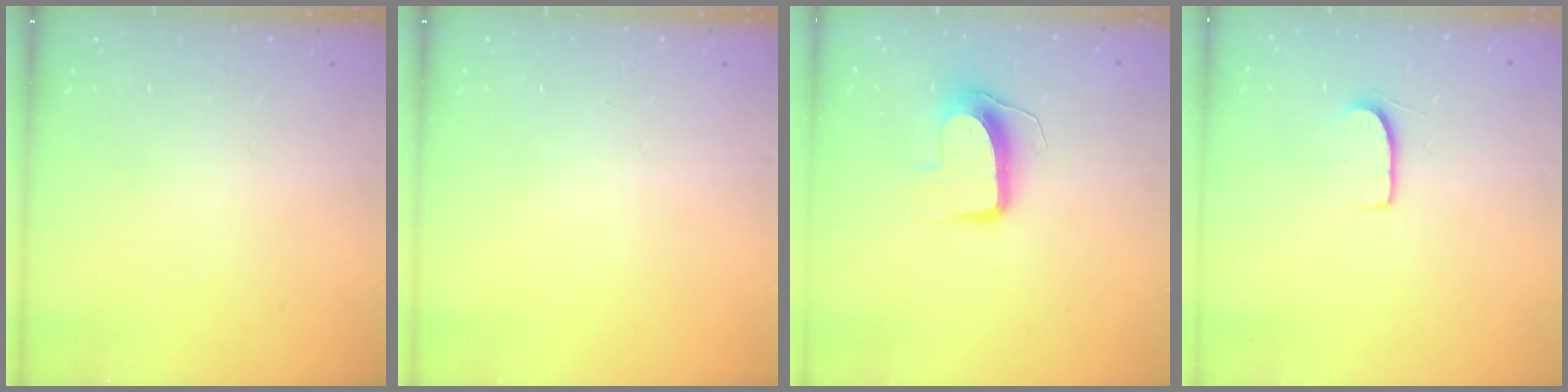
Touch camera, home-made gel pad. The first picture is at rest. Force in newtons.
{"total": 0.0}
{"total": 9.7, "press": 9.7, "slide": 0.6}
{"total": 7.1, "press": 7.1, "slide": 0.6}